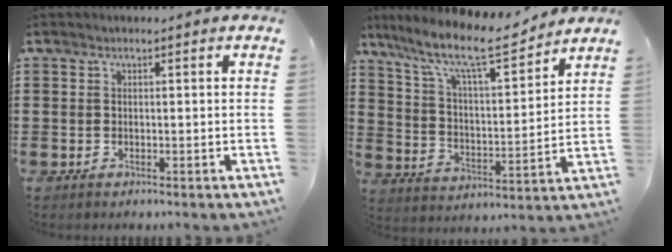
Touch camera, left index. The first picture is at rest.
{"total": 10.5, "force": [8.5, 1.6, 5.9], "torque": [-0.139, -0.049, 0.141]}